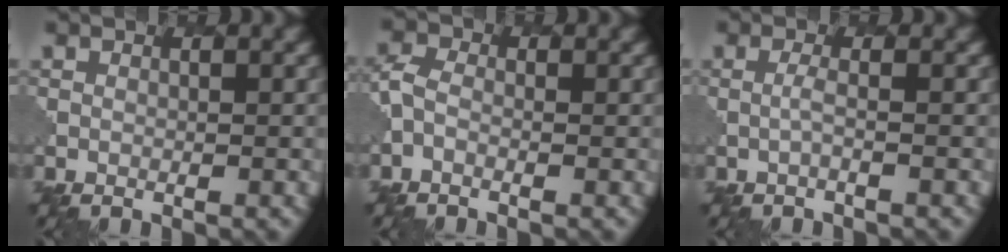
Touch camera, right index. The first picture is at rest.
{"total": 1.8, "force": [-0.8, 1.2, 1.1], "torque": [-0.031, -0.004, -0.026]}
{"total": 1.0, "force": [-0.1, 0.1, 0.9], "torque": [-0.017, 0.000, -0.007]}